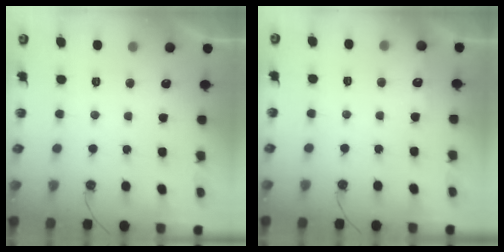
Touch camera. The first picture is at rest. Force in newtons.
{"total": 3.8, "press": 3.8, "slide": 0.5}